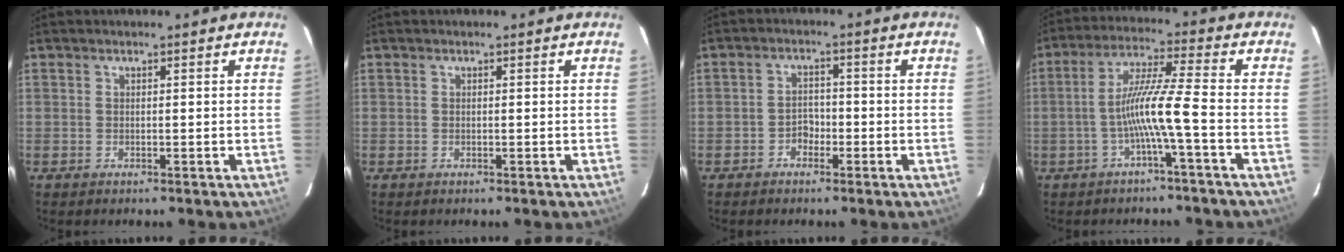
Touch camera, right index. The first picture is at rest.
{"total": 0.0}
{"total": 2.9, "force": [-1.6, 2.1, 1.2], "torque": [-0.026, 0.010, -0.024]}
{"total": 8.3, "force": [-3.1, -1.2, 7.6], "torque": [-0.159, 0.008, -0.056]}